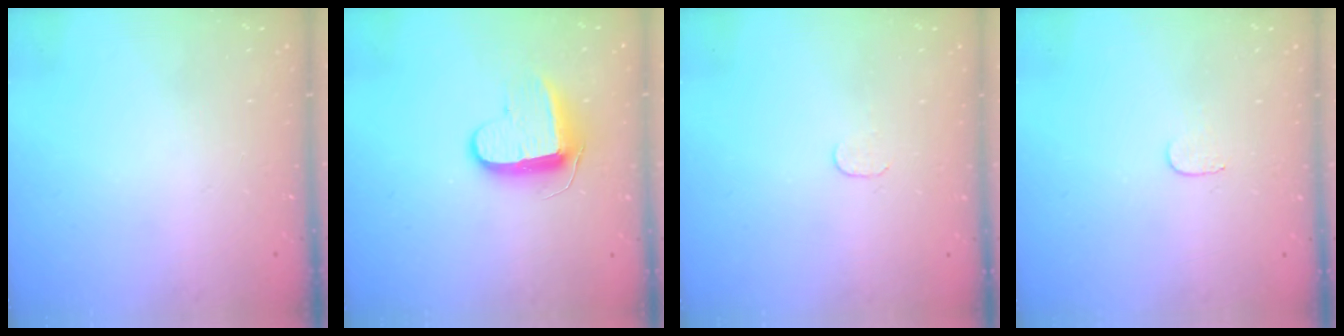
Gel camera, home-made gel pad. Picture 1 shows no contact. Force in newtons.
{"total": 9.7, "press": 9.7, "slide": 0.4}
{"total": 3.1, "press": 3.1, "slide": 0.3}
{"total": 3.4, "press": 3.4, "slide": 0.2}